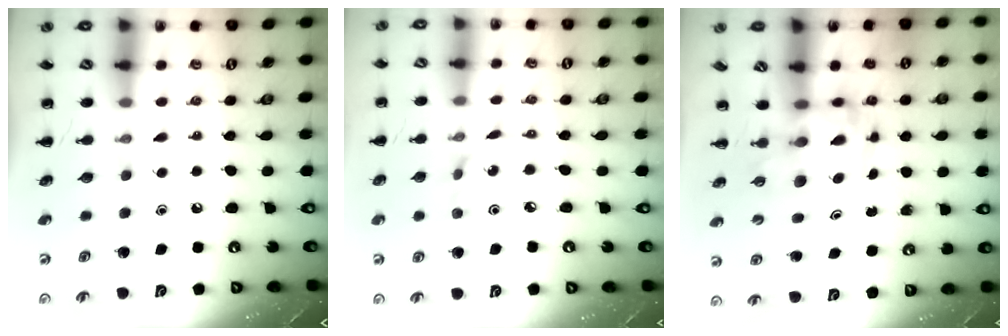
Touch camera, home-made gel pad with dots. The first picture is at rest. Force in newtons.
{"total": 2.5, "press": 2.5, "slide": 0.5}
{"total": 3.7, "press": 3.7, "slide": 0.6}